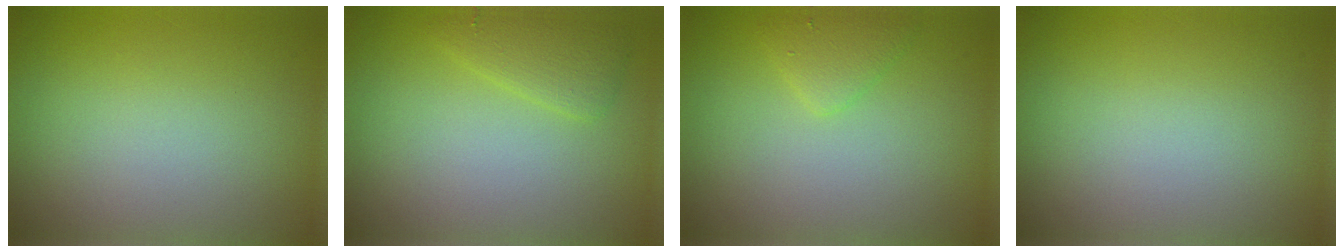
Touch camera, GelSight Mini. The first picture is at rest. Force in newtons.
{"total": 1.9, "press": 1.9, "slide": 0.1}
{"total": 1.7, "press": 1.7, "slide": 0.1}
{"total": 0.0}